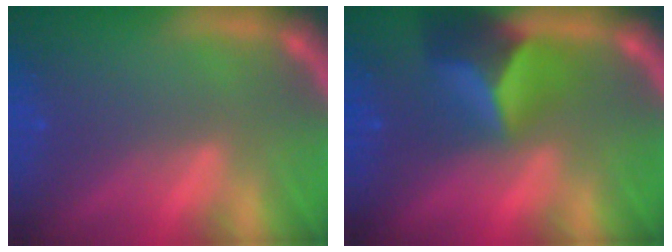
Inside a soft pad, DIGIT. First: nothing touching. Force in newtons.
{"total": 6.0}